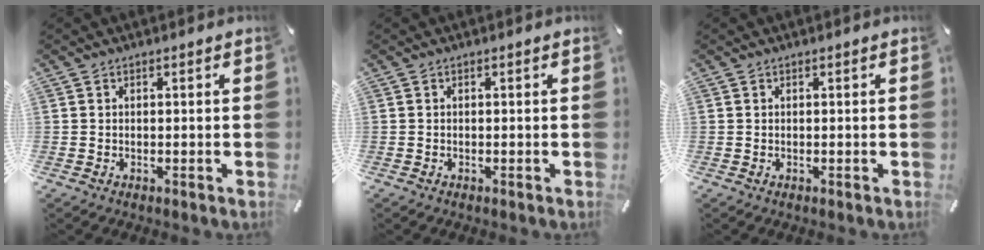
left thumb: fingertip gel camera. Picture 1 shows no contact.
{"total": 0.0}
{"total": 0.0}